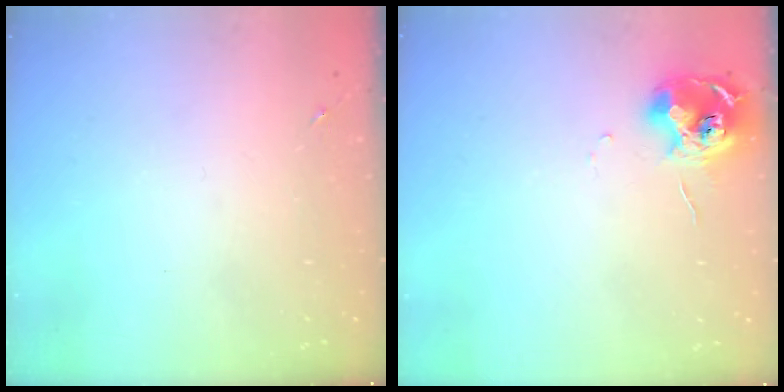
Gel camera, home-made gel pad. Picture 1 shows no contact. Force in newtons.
{"total": 11.7, "press": 11.6, "slide": 1.0}